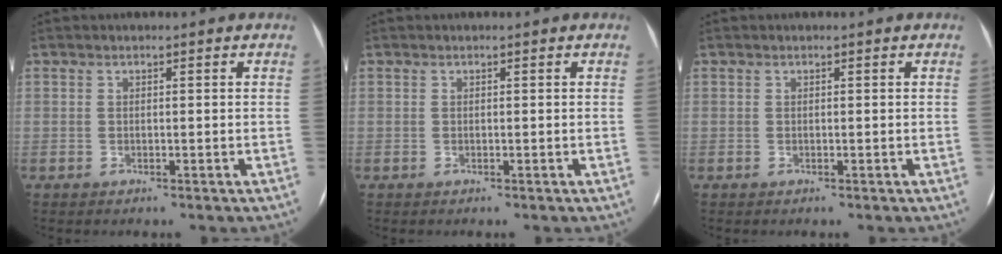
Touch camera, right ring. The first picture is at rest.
{"total": 0.0}
{"total": 0.0}